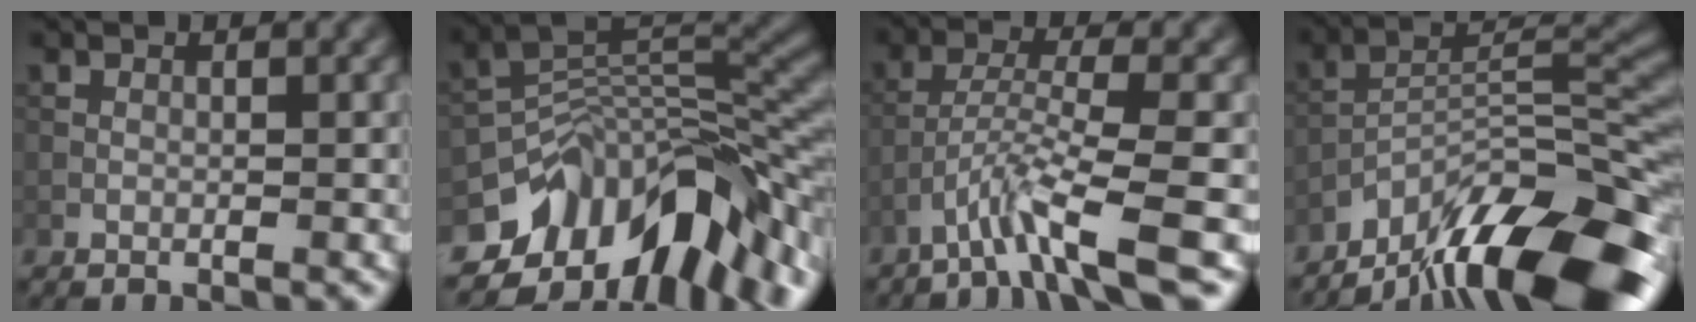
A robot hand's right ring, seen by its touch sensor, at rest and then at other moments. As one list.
[{"total": 12.4, "force": [-6.3, 6.5, 8.5], "torque": [-0.135, 0.015, -0.113]}, {"total": 5.4, "force": [-3.5, 0.4, 4.2], "torque": [-0.073, 0.000, -0.070]}, {"total": 14.6, "force": [-10.9, 3.8, 9.0], "torque": [-0.151, 0.019, -0.177]}]